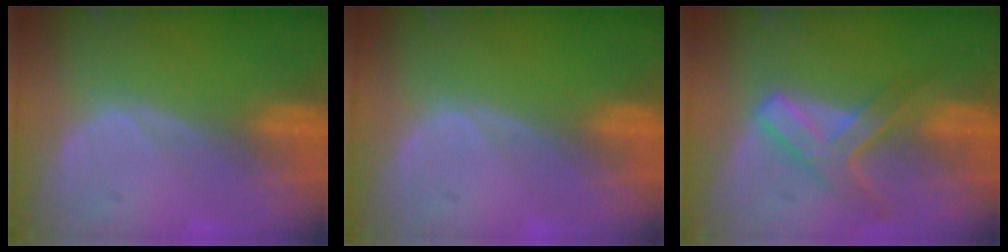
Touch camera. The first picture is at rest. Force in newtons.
{"total": 0.0}
{"total": 7.1, "press": 6.0, "slide": 3.8}